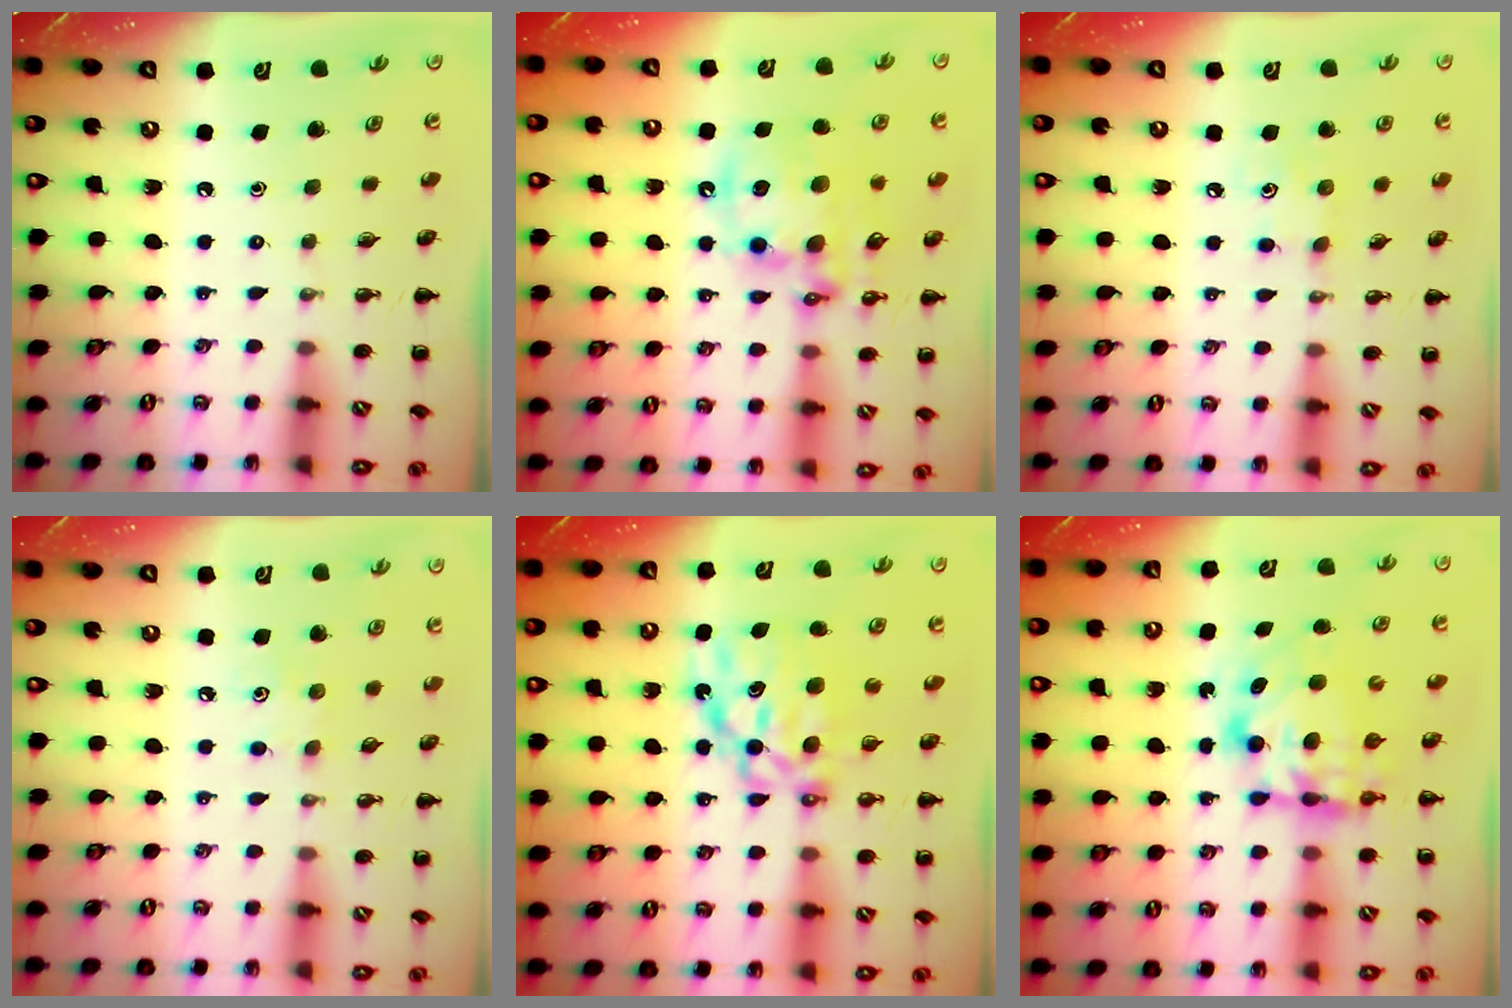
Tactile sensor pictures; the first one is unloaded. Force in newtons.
{"total": 15.3, "press": 14.9, "slide": 3.5}
{"total": 6.3, "press": 6.1, "slide": 1.6}
{"total": 4.3, "press": 4.1, "slide": 1.2}
{"total": 8.7, "press": 8.6, "slide": 1.4}
{"total": 7.9, "press": 7.8, "slide": 1.2}